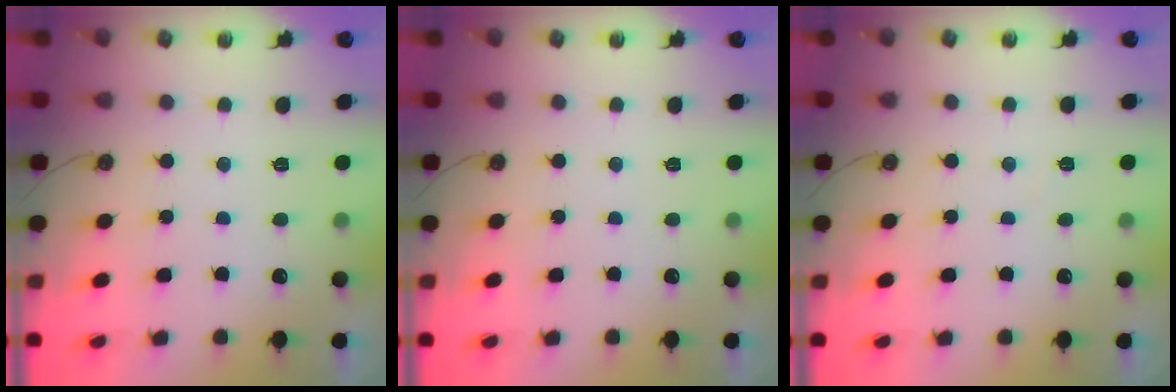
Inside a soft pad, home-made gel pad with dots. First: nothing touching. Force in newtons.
{"total": 0.0}
{"total": 3.4, "press": 3.4, "slide": 0.5}